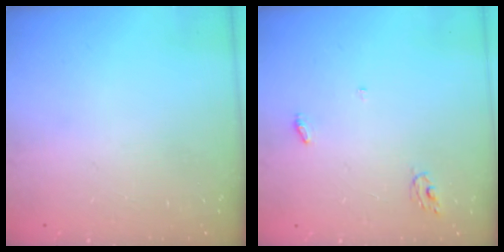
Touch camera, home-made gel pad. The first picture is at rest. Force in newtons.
{"total": 3.7, "press": 3.7, "slide": 0.2}